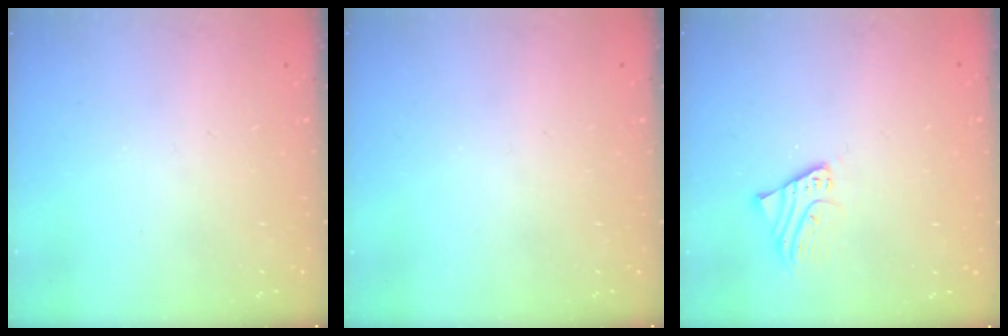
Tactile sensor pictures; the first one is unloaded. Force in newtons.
{"total": 0.0}
{"total": 2.6, "press": 2.6, "slide": 0.2}